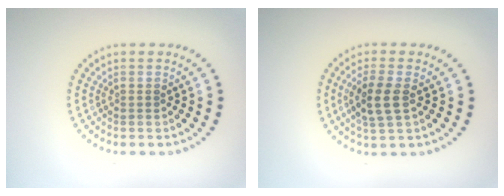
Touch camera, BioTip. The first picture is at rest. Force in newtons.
{"total": 2.9, "press": 2.7, "slide": 1.0}